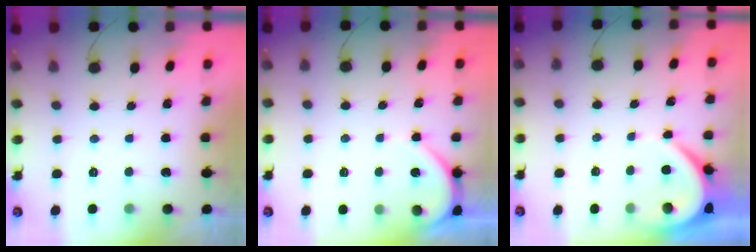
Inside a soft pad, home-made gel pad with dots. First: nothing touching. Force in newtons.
{"total": 3.9, "press": 3.9, "slide": 0.3}
{"total": 3.8, "press": 3.8, "slide": 0.2}